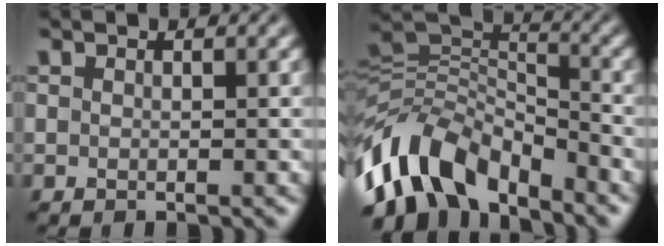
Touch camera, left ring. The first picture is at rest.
{"total": 8.9, "force": [-6.2, 4.4, 4.7], "torque": [-0.071, 0.007, -0.129]}